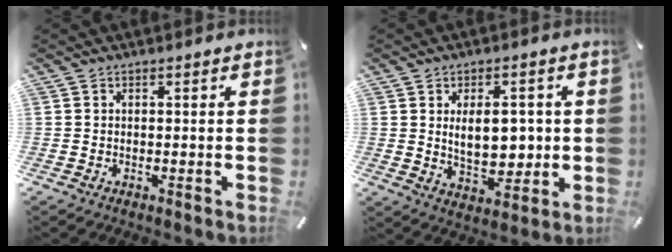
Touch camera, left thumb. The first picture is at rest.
{"total": 10.1, "force": [1.2, 6.0, 8.0], "torque": [-0.110, -0.006, 0.017]}